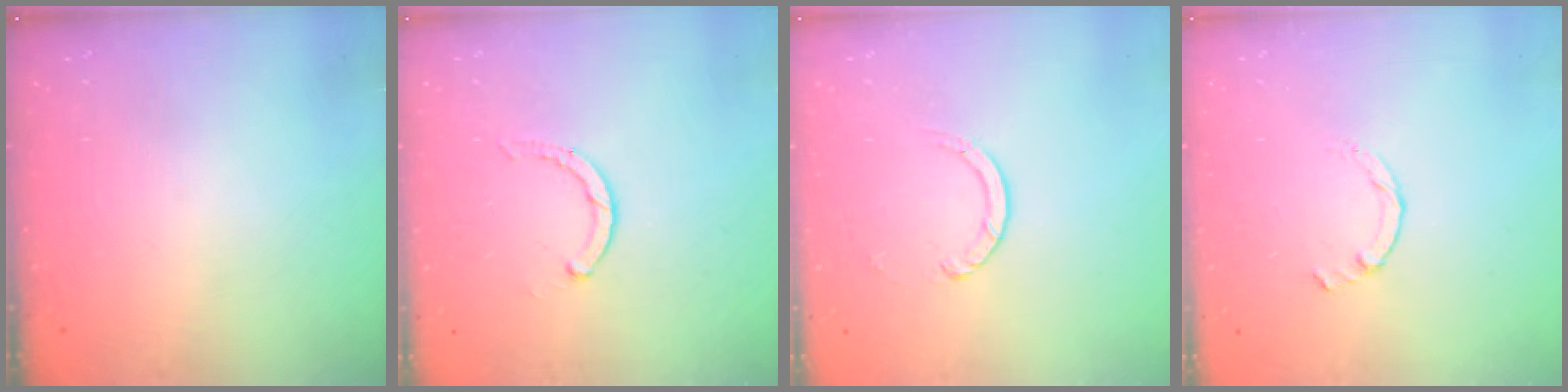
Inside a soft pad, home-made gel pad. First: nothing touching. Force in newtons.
{"total": 2.3, "press": 2.3, "slide": 0.3}
{"total": 2.7, "press": 2.7, "slide": 0.3}
{"total": 0.0}